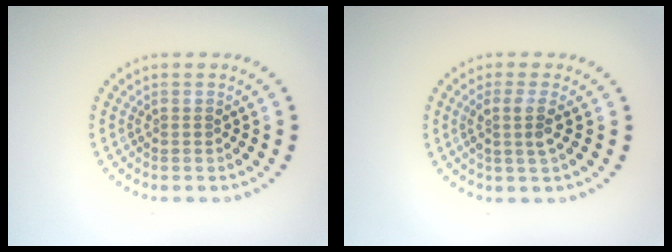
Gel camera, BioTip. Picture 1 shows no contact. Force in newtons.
{"total": 2.2, "press": 1.8, "slide": 1.2}